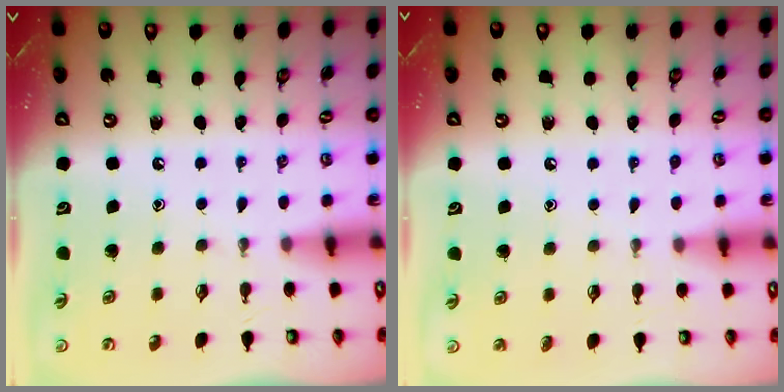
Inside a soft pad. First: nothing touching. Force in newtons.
{"total": 3.2, "press": 3.2, "slide": 0.4}